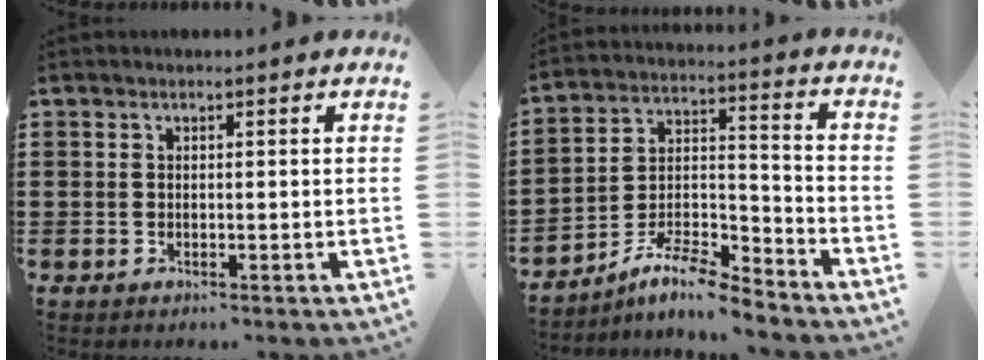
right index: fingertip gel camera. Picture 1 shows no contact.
{"total": 9.1, "force": [-7.9, 1.6, 4.2], "torque": [-0.076, 0.018, -0.152]}